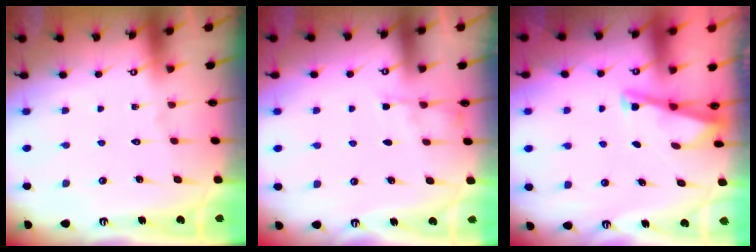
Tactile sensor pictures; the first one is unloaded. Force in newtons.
{"total": 2.2, "press": 2.2, "slide": 0.3}
{"total": 2.8, "press": 2.8, "slide": 0.3}